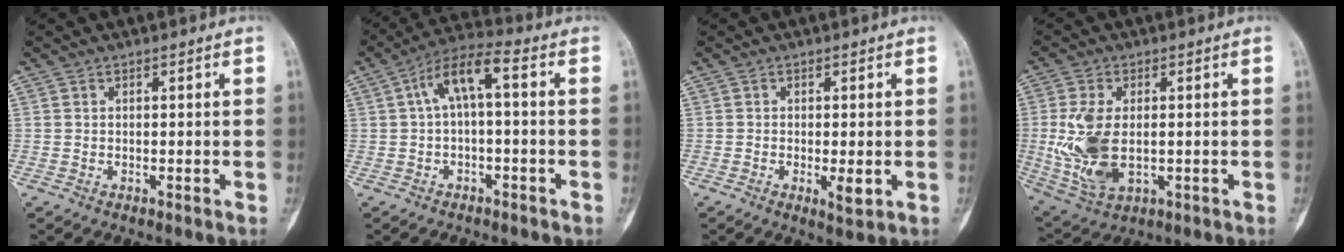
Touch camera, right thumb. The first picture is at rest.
{"total": 7.8, "force": [0.6, 2.6, 7.3], "torque": [-0.141, 0.043, 0.002]}
{"total": 3.1, "force": [-0.7, 1.1, 2.8], "torque": [-0.045, -0.008, -0.010]}
{"total": 12.3, "force": [-0.4, 7.0, 10.1], "torque": [-0.217, -0.011, 0.007]}